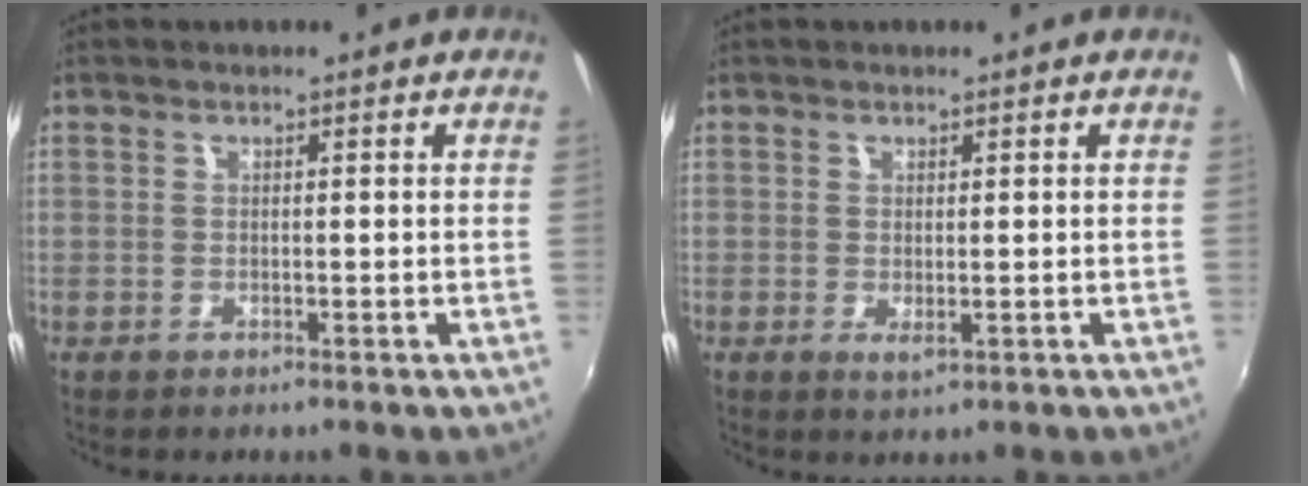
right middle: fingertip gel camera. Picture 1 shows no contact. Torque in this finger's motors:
{"motor_torque": [0.03, -0.02, 0.02, 0.01]}